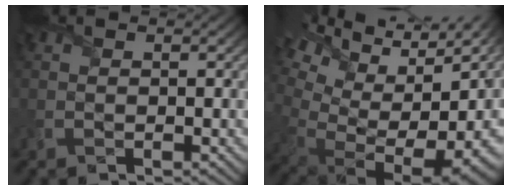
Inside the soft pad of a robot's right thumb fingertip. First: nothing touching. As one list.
[{"total": 17.8, "force": [1.9, 11.0, 13.8], "torque": [-0.249, 0.011, 0.073]}]